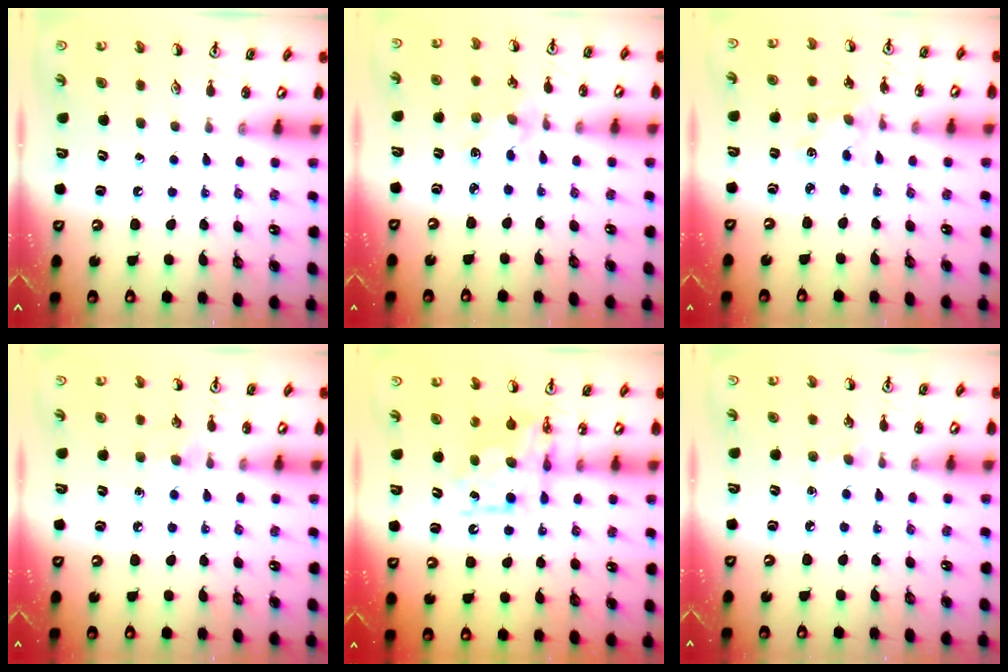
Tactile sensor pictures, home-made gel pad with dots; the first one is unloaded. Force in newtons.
{"total": 2.8, "press": 2.7, "slide": 0.4}
{"total": 1.8, "press": 1.8, "slide": 0.2}
{"total": 5.5, "press": 5.5, "slide": 0.4}
{"total": 8.1, "press": 8.1, "slide": 0.3}
{"total": 2.8, "press": 2.8, "slide": 0.4}